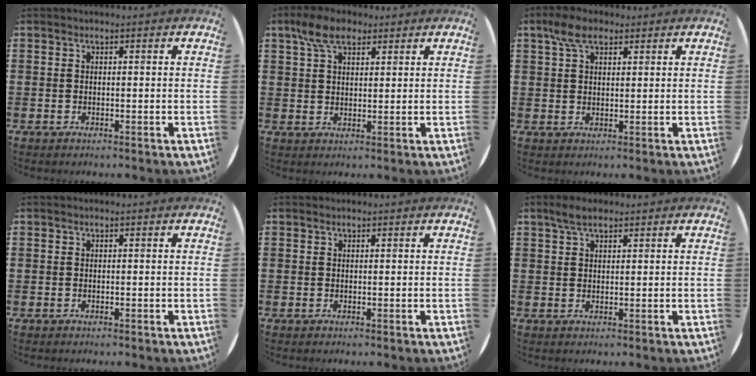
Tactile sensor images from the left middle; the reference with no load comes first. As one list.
[{"total": 5.6, "force": [3.8, 2.9, 2.9], "torque": [-0.059, 0.006, 0.069]}, {"total": 4.6, "force": [3.0, 2.3, 2.5], "torque": [-0.048, 0.008, 0.054]}, {"total": 0.0}, {"total": 0.0}, {"total": 2.9, "force": [2.2, 1.1, 1.6], "torque": [-0.025, 0.004, 0.038]}]